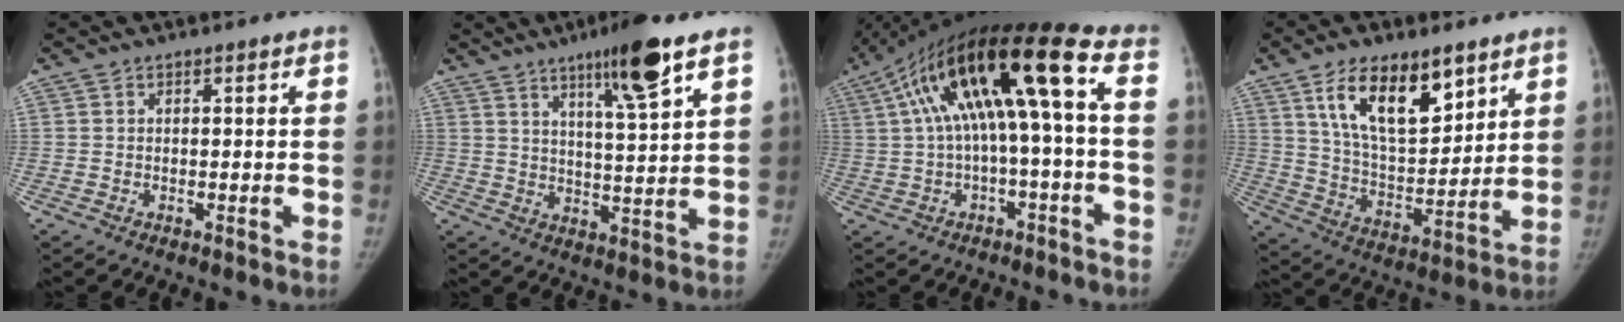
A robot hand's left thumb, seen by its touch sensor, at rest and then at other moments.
{"total": 11.5, "force": [6.8, 1.1, 9.1], "torque": [-0.141, -0.037, 0.110]}
{"total": 17.2, "force": [1.9, 3.9, 16.7], "torque": [-0.308, 0.066, 0.035]}
{"total": 16.7, "force": [9.3, 7.6, 11.6], "torque": [-0.155, -0.048, 0.174]}